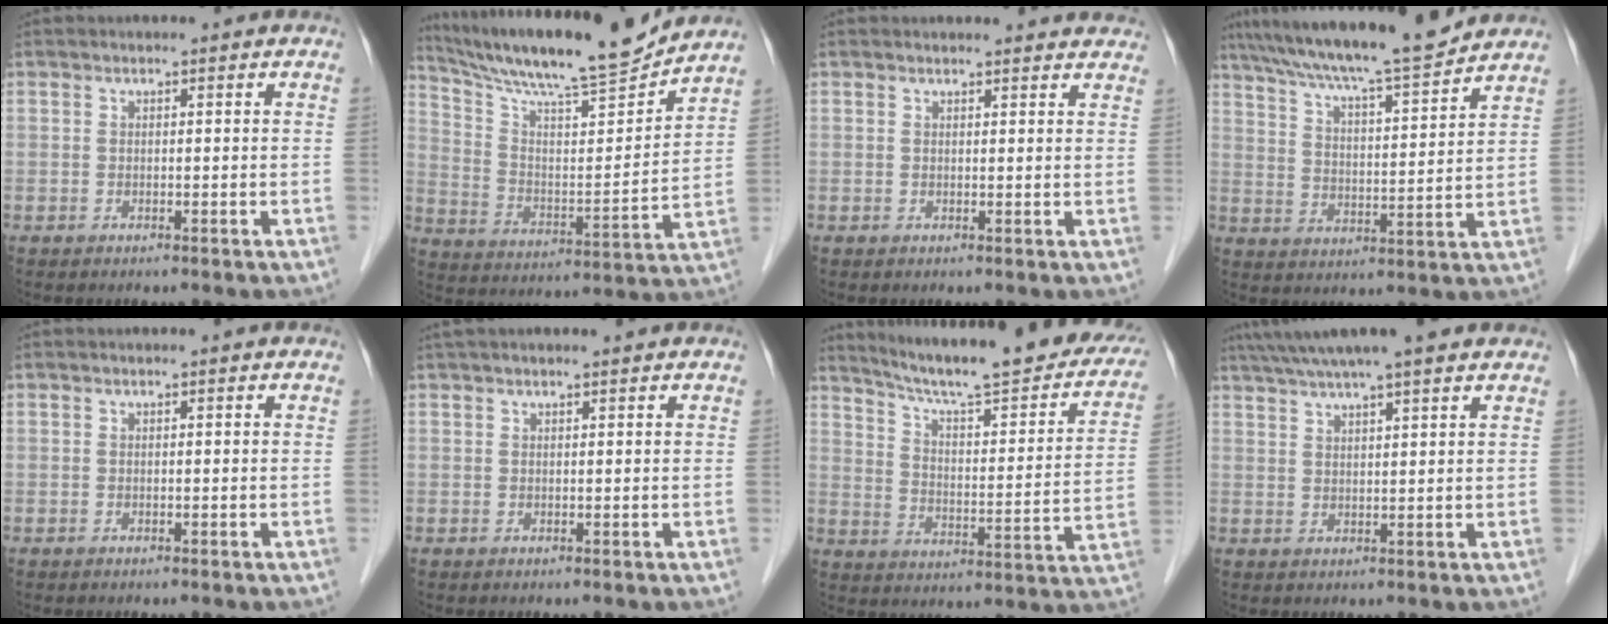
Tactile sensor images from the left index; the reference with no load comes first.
{"total": 18.1, "force": [16.6, 0.0, 7.1], "torque": [-0.135, -0.013, 0.272]}
{"total": 7.7, "force": [7.4, 1.4, 1.5], "torque": [-0.002, 0.006, 0.063]}
{"total": 15.6, "force": [14.1, 0.0, 6.8], "torque": [-0.116, 0.005, 0.220]}
{"total": 0.0}
{"total": 4.7, "force": [4.0, 0.2, 2.4], "torque": [-0.035, 0.035, 0.061]}
{"total": 27.0, "force": [22.8, 4.0, 14.0], "torque": [-0.206, -0.035, 0.296]}
{"total": 12.8, "force": [10.7, 0.8, 7.0], "torque": [-0.121, 0.043, 0.152]}